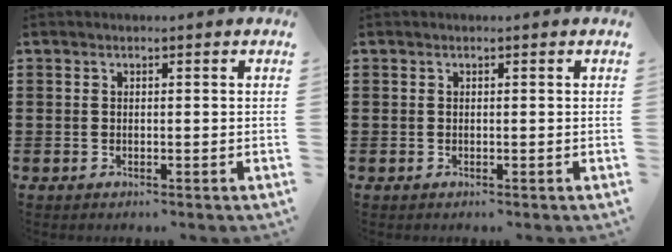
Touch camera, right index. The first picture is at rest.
{"total": 0.0}